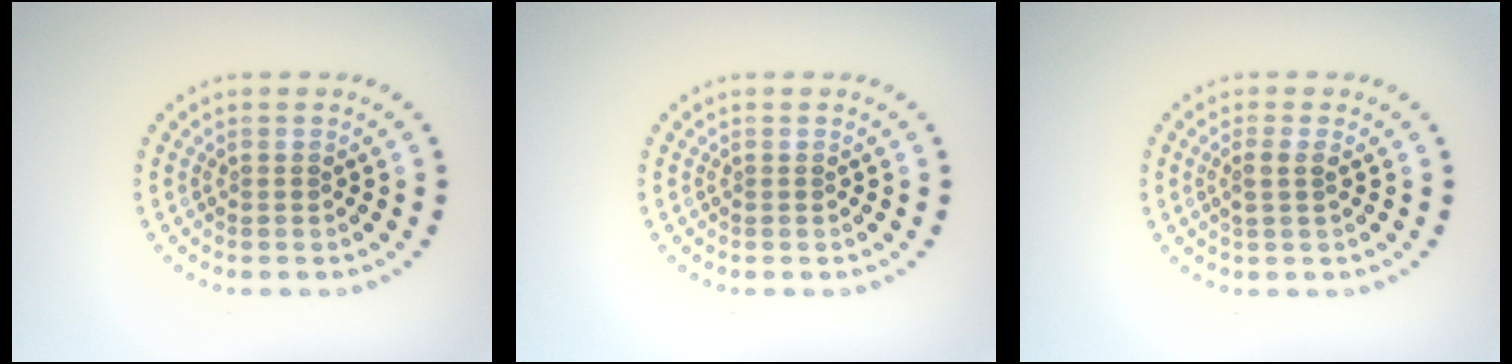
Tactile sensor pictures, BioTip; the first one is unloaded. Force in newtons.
{"total": 0.0}
{"total": 1.5, "press": 1.3, "slide": 0.6}